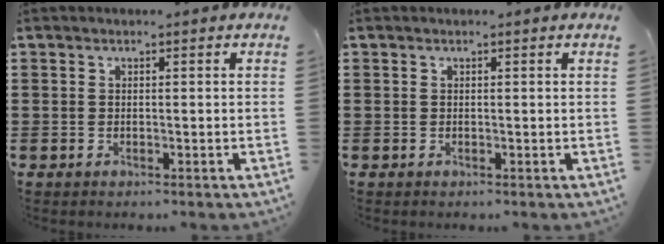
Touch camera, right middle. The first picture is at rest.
{"total": 0.0}